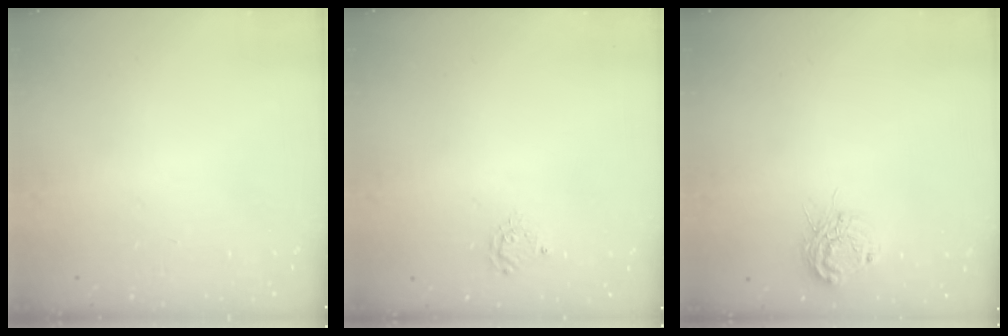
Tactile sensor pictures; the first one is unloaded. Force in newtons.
{"total": 5.0, "press": 5.0, "slide": 0.3}
{"total": 9.8, "press": 9.8, "slide": 0.8}